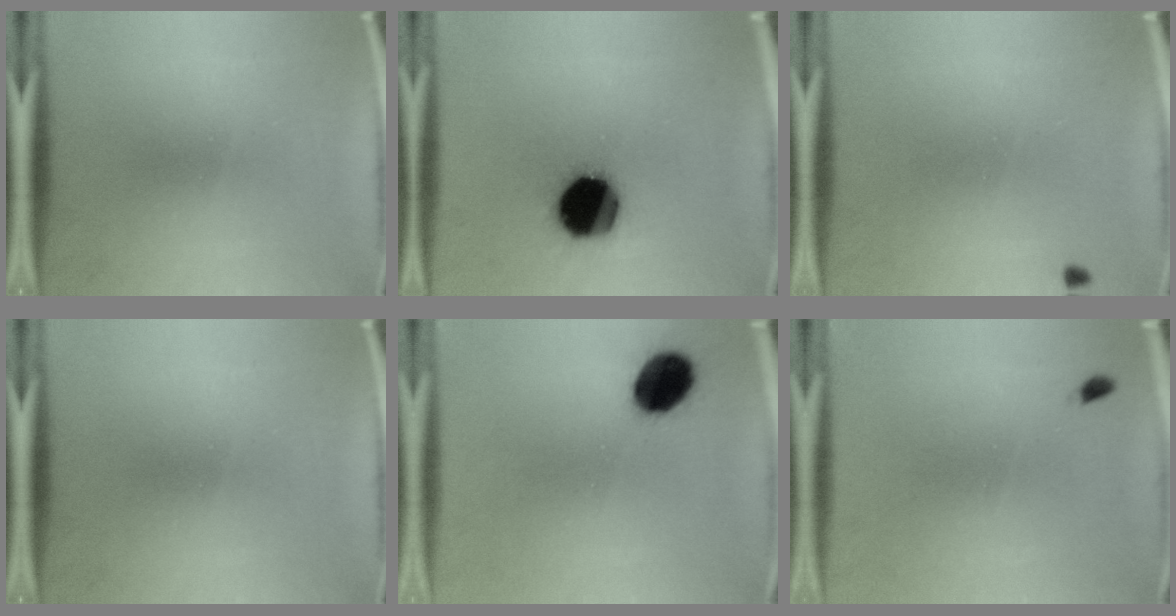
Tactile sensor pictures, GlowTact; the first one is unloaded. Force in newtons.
{"total": 18.9}
{"total": 0.6}
{"total": 0.0}
{"total": 10.2}
{"total": 0.7}